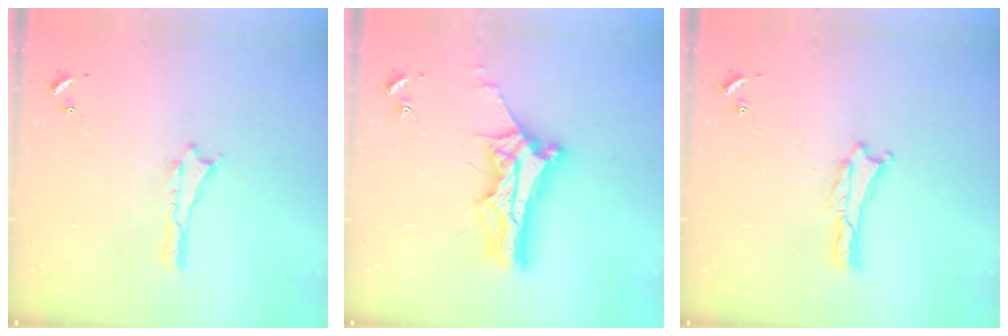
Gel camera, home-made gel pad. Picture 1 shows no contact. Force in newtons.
{"total": 9.2, "press": 9.2, "slide": 0.4}
{"total": 0.0}